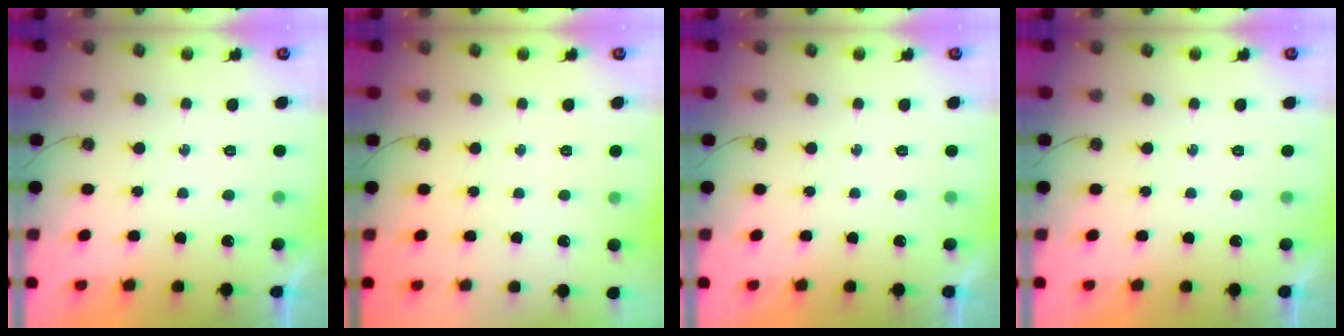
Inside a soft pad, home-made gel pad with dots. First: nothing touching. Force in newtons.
{"total": 0.0}
{"total": 0.0}
{"total": 0.0}